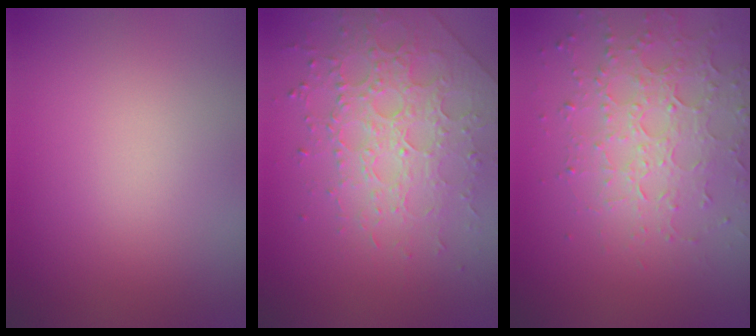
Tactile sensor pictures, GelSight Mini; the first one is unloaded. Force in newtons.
{"total": 4.3, "press": 4.3, "slide": 0.9}
{"total": 4.0, "press": 4.0, "slide": 0.3}